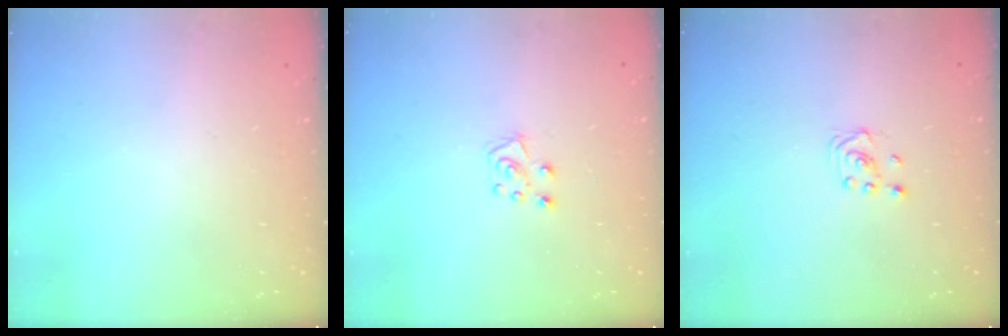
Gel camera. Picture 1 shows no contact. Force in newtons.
{"total": 5.0, "press": 4.9, "slide": 0.4}
{"total": 1.9, "press": 1.8, "slide": 0.6}